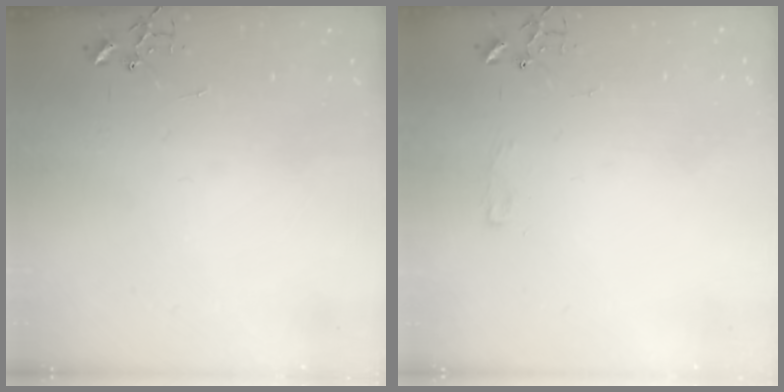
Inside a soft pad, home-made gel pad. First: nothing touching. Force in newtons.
{"total": 6.8, "press": 6.8, "slide": 0.8}